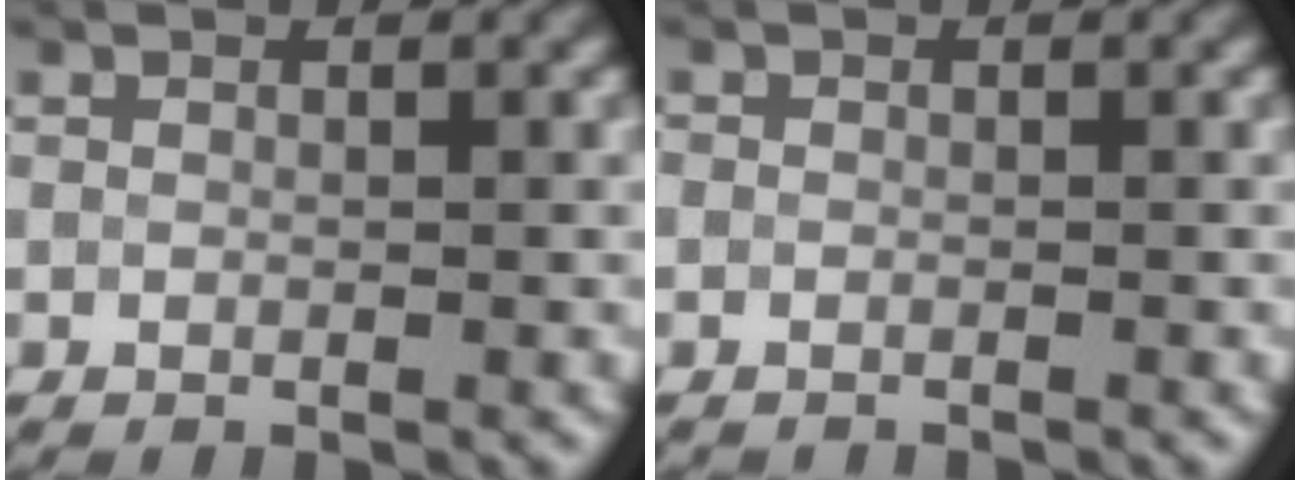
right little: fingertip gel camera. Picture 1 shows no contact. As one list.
[{"total": 0.8, "force": [-0.7, 0.4, -0.2], "torque": [0.009, -0.004, -0.017]}]